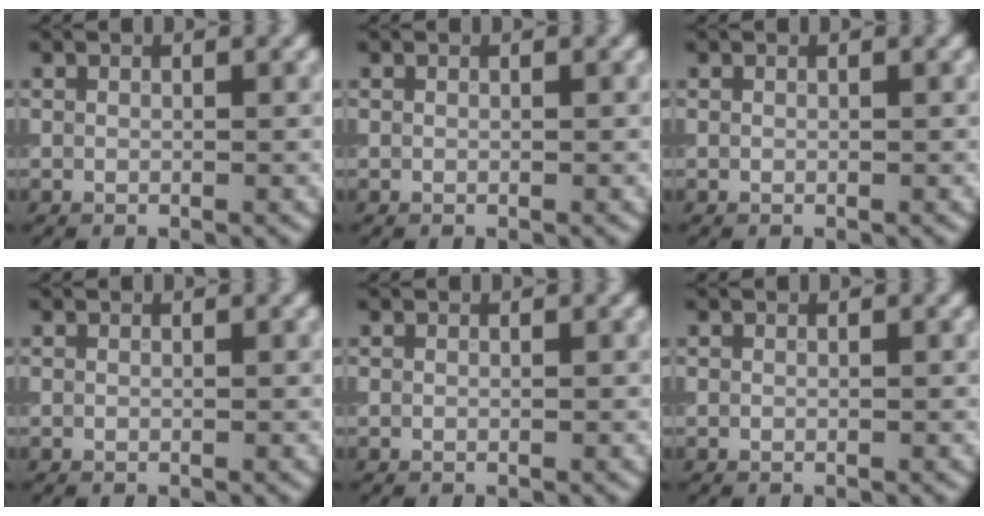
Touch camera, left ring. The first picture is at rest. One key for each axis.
{"total": 0.0}
{"total": 0.0}
{"total": 0.0}
{"total": 0.0}
{"total": 0.0}